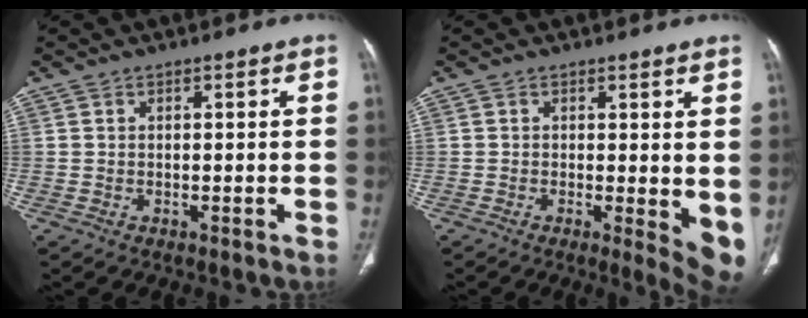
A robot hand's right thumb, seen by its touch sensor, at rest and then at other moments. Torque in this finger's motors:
{"motor_torque": [-0.12, 0.97, 0.00, 0.00, 0.00]}